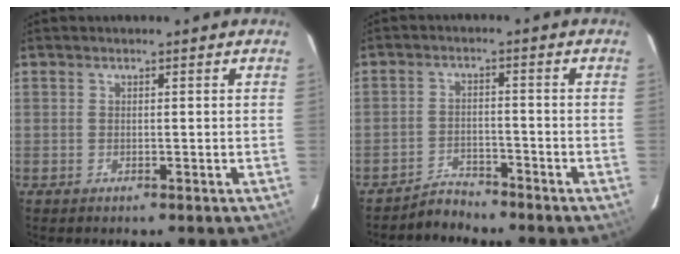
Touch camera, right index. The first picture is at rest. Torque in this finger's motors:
{"motor_torque": [0.10, -0.14, -0.01, -0.03]}